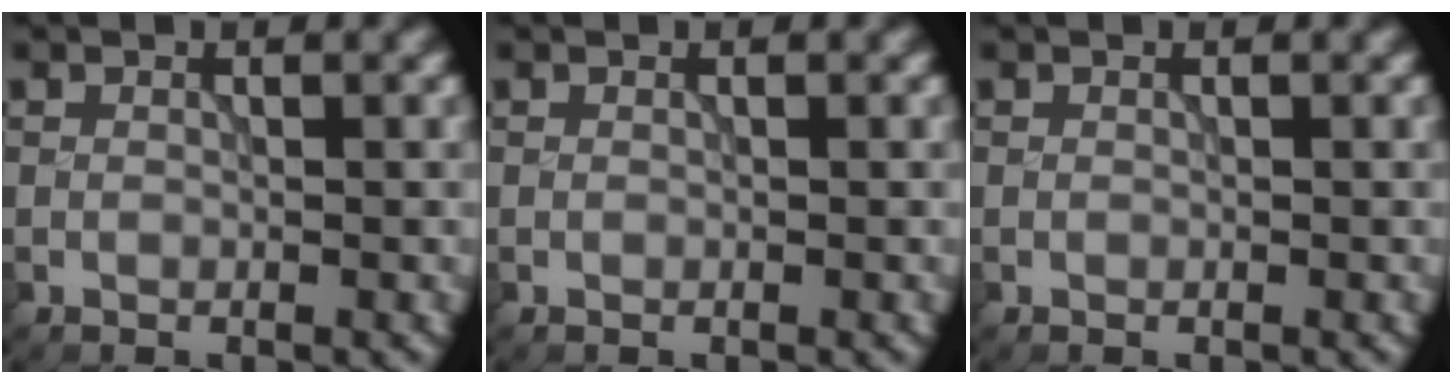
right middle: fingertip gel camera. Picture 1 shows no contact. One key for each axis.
{"total": 0.0}
{"total": 0.0}